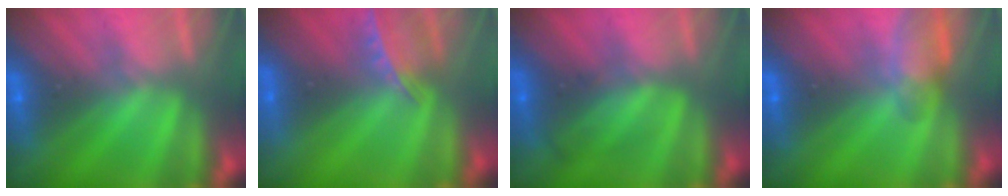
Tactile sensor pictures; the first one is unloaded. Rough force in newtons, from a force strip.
{"total": 5.8}
{"total": 2.4}
{"total": 3.9}